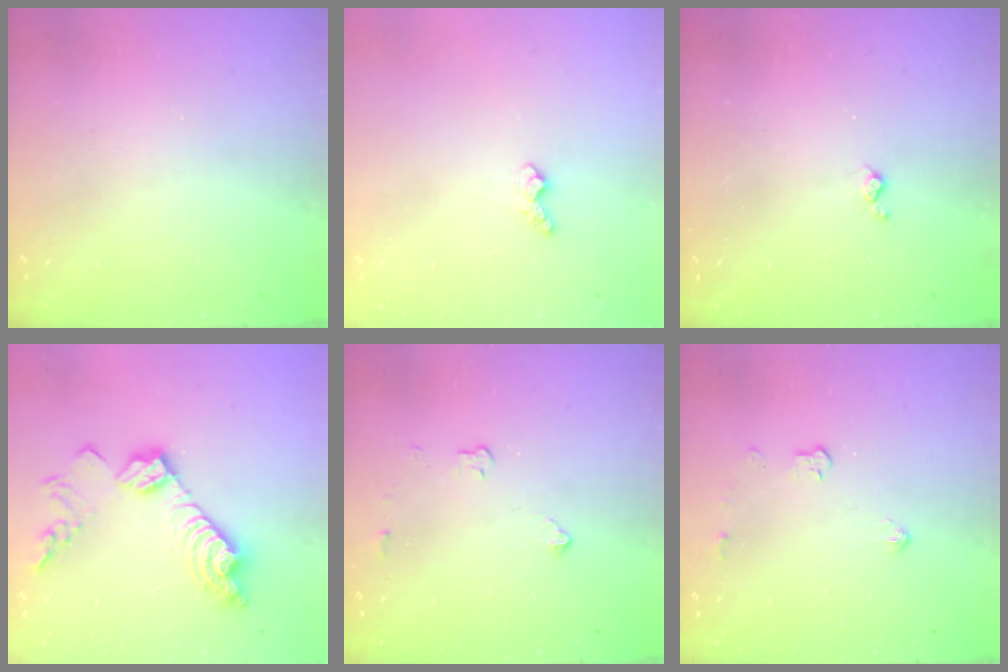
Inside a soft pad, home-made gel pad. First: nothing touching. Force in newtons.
{"total": 4.0, "press": 3.9, "slide": 0.4}
{"total": 3.4, "press": 3.4, "slide": 0.5}
{"total": 17.2, "press": 17.1, "slide": 1.2}
{"total": 2.9, "press": 2.9, "slide": 0.5}
{"total": 3.9, "press": 3.9, "slide": 0.1}